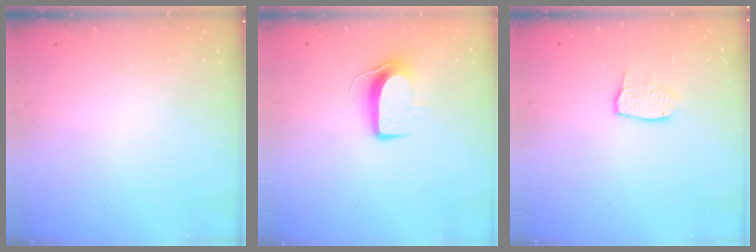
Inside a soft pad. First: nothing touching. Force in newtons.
{"total": 8.9, "press": 8.9, "slide": 0.7}
{"total": 6.1, "press": 6.0, "slide": 0.4}